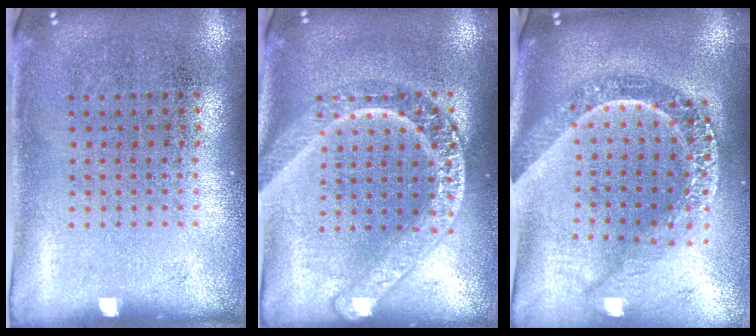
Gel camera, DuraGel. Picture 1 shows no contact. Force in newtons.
{"total": 3.1, "press": 3.1, "slide": 0.3}
{"total": 2.6, "press": 2.1, "slide": 1.6}